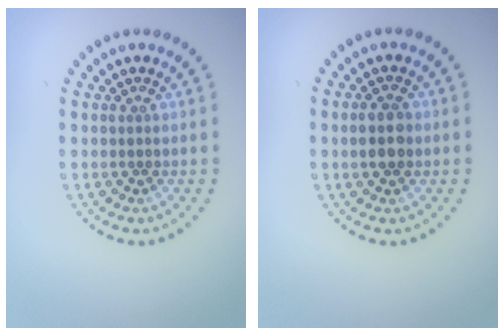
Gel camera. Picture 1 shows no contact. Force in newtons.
{"total": 2.5, "press": 2.4, "slide": 0.2}